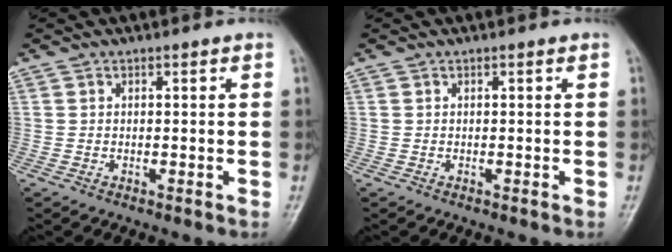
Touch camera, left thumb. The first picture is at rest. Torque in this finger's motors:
{"motor_torque": [-0.01, 0.01, 0.00, -0.04, 0.00]}